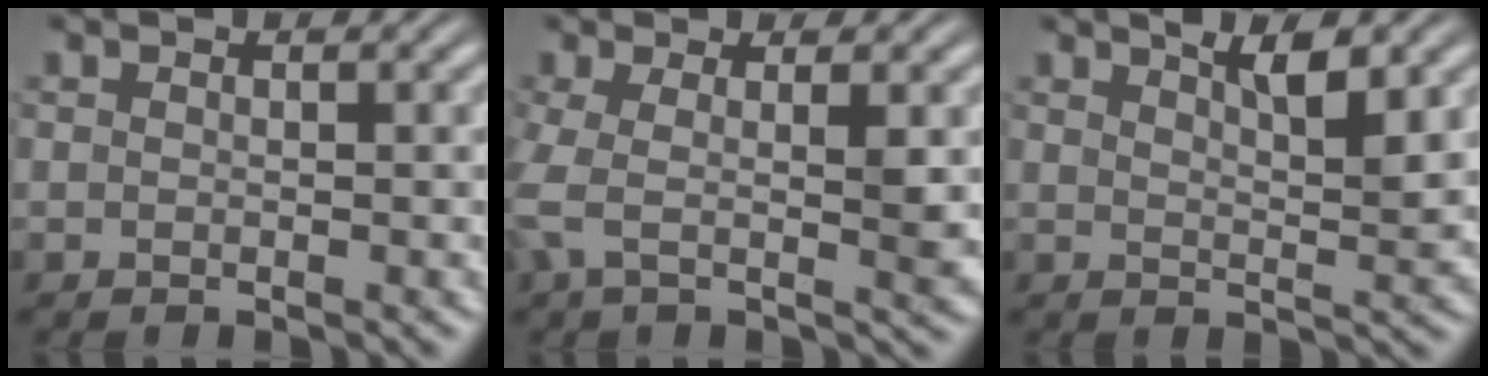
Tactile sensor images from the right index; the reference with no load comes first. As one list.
[{"total": 4.0, "force": [0.4, 1.2, 3.8], "torque": [-0.084, -0.011, 0.007]}, {"total": 3.6, "force": [2.2, 0.5, 2.8], "torque": [-0.038, -0.014, 0.041]}]